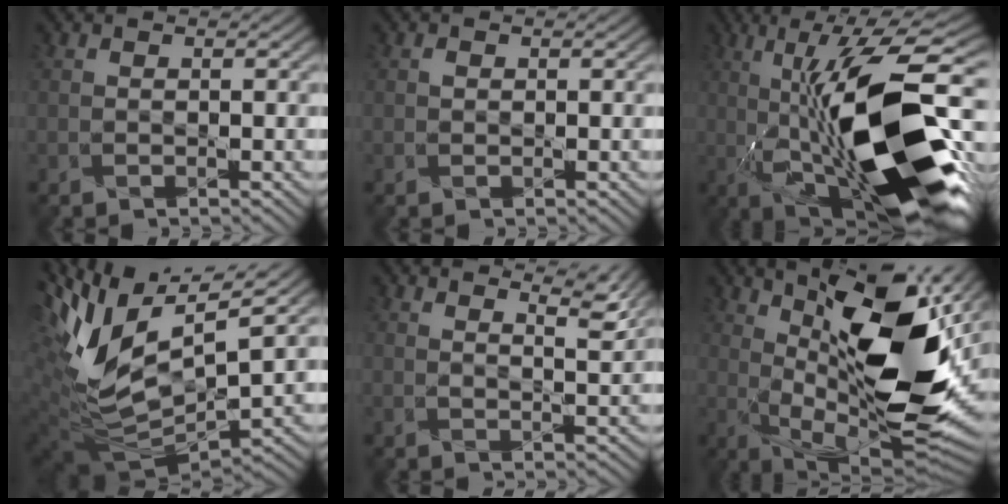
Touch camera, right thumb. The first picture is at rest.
{"total": 0.5, "force": [0.1, 0.5, 0.0], "torque": [0.001, -0.004, 0.005]}
{"total": 18.5, "force": [-2.2, 7.3, 16.8], "torque": [-0.271, 0.018, -0.043]}
{"total": 14.5, "force": [3.4, 6.3, 12.7], "torque": [-0.270, -0.010, 0.072]}
{"total": 5.8, "force": [4.8, 1.1, 3.0], "torque": [-0.040, -0.007, 0.073]}
{"total": 17.4, "force": [4.7, 7.0, 15.2], "torque": [-0.249, 0.012, 0.089]}